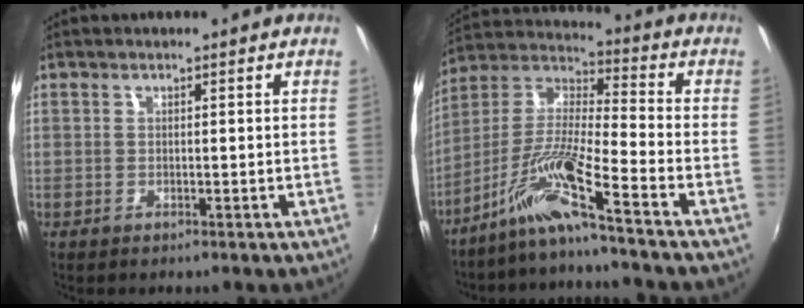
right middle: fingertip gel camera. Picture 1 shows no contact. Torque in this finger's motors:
{"motor_torque": [0.33, -0.57, 0.23, 0.21]}